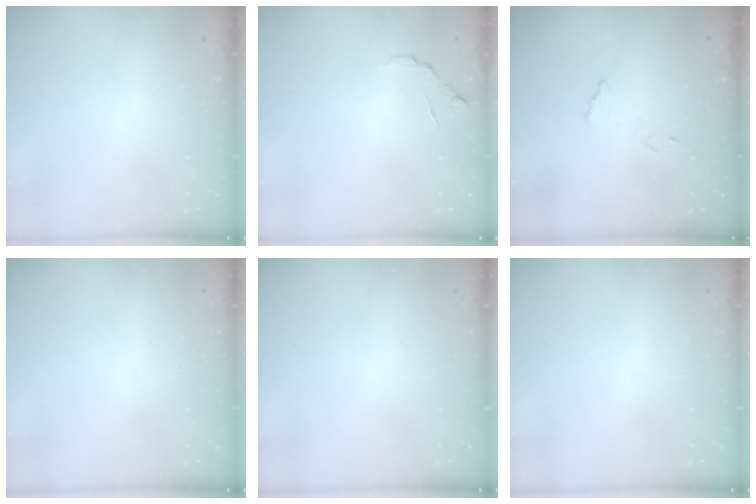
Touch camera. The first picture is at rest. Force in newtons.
{"total": 6.3, "press": 6.2, "slide": 0.6}
{"total": 7.9, "press": 7.9, "slide": 0.4}
{"total": 0.0}
{"total": 0.0}
{"total": 0.0}